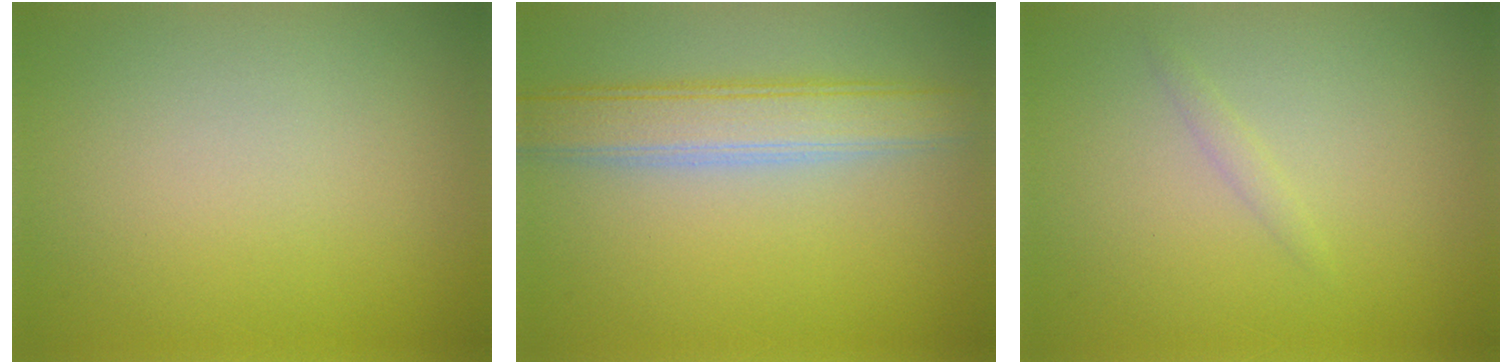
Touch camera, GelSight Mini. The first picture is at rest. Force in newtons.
{"total": 4.9, "press": 4.9, "slide": 0.3}
{"total": 0.8, "press": 0.8, "slide": 0.1}